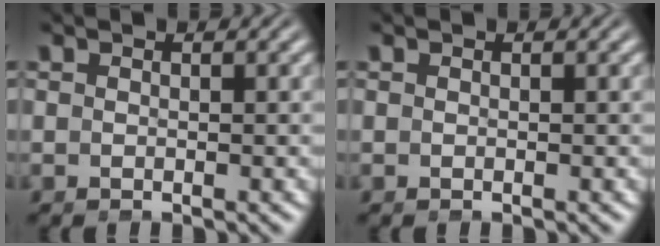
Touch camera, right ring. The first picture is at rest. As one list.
[{"total": 0.0}]